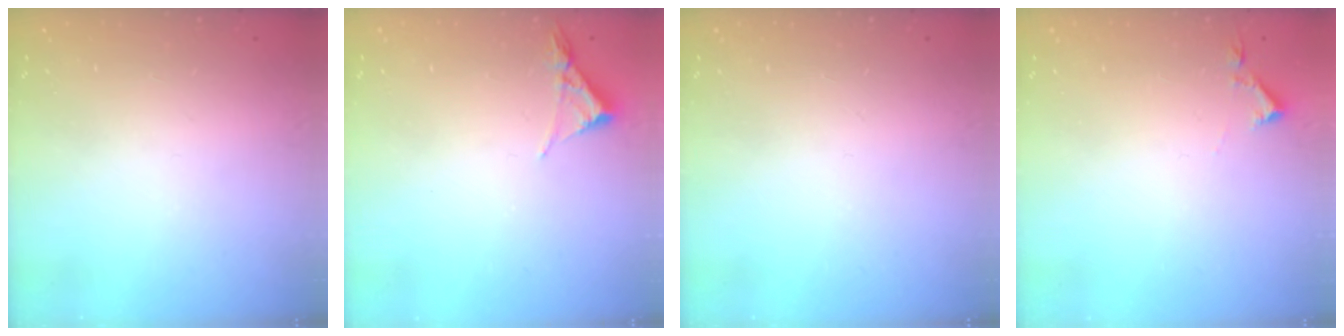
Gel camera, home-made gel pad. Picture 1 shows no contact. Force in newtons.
{"total": 3.1, "press": 3.1, "slide": 0.5}
{"total": 0.0}
{"total": 2.9, "press": 2.9, "slide": 0.5}